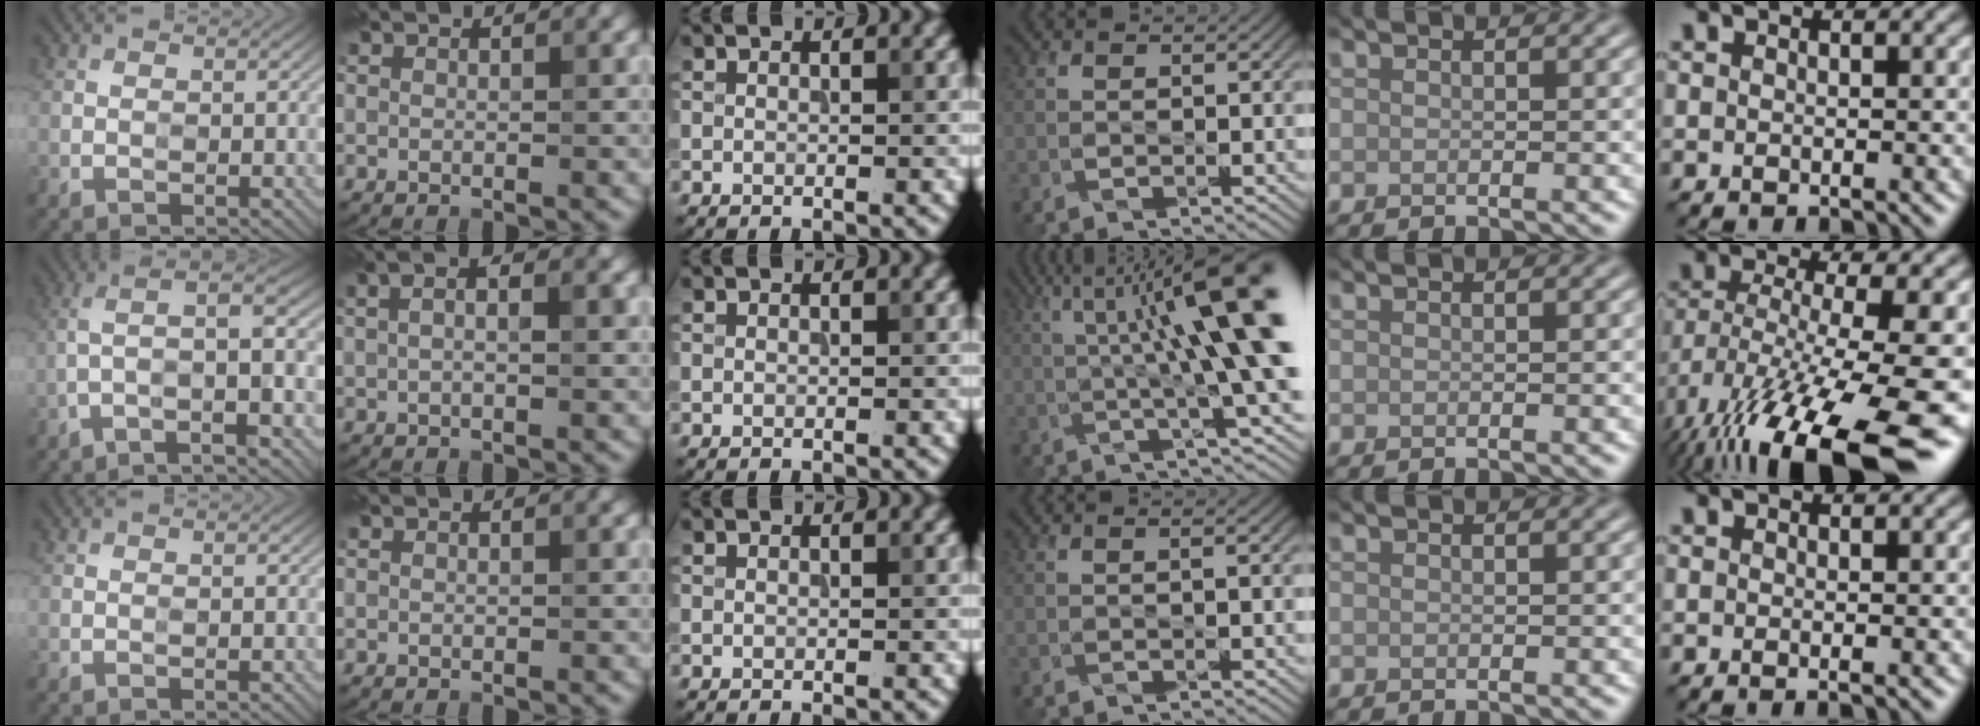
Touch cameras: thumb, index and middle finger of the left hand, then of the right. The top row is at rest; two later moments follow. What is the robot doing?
{"motion": "wipe", "object": "glass cup"}